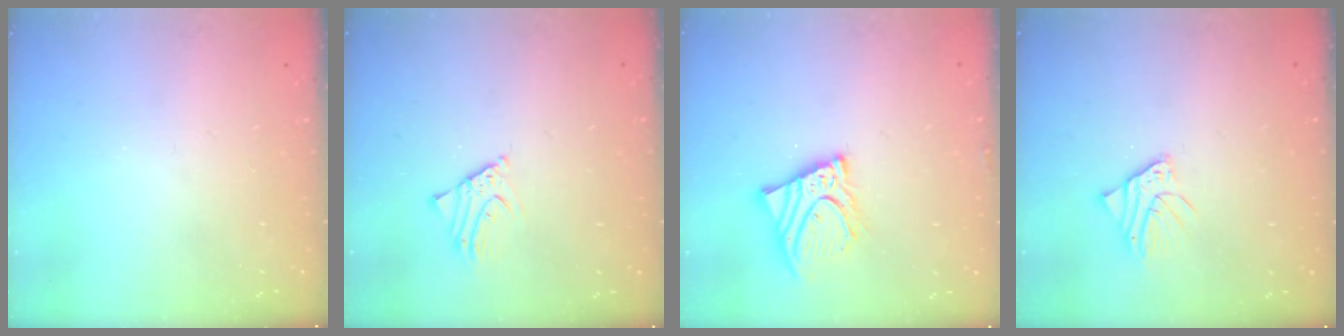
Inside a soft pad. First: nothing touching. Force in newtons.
{"total": 3.0, "press": 3.0, "slide": 0.3}
{"total": 11.0, "press": 10.8, "slide": 1.7}
{"total": 2.9, "press": 2.8, "slide": 0.3}